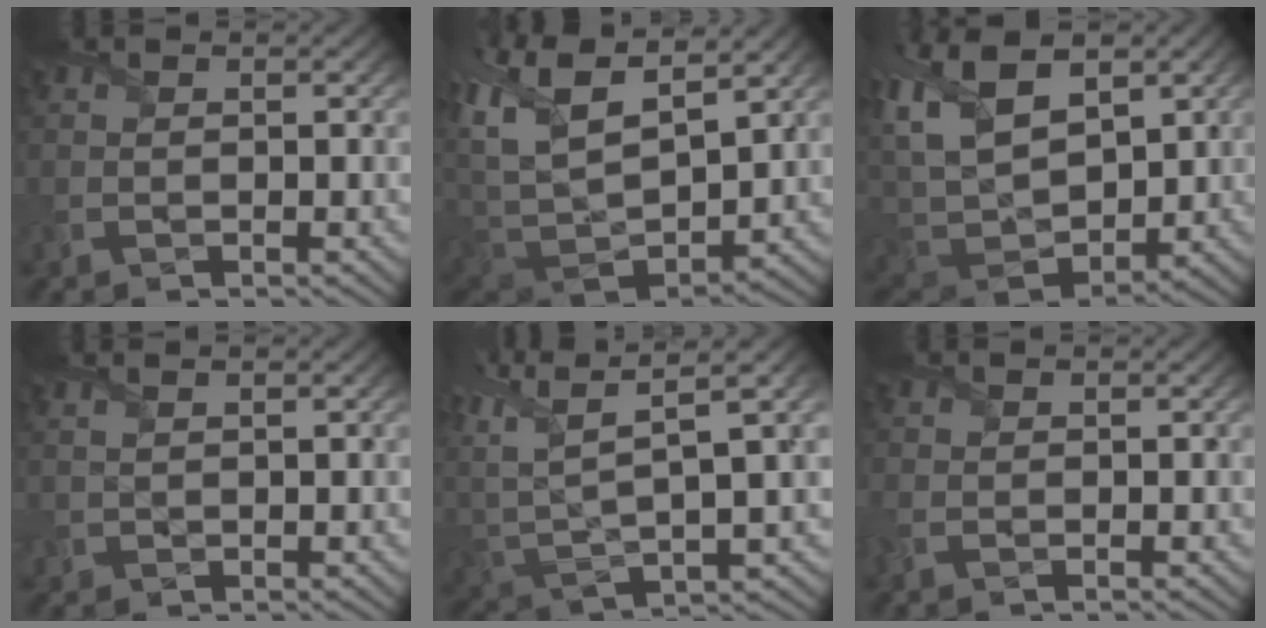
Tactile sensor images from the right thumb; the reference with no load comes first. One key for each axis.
{"total": 15.6, "fx": 5.3, "fy": 7.3, "fz": 12.8, "tx": -0.280, "ty": -0.001, "tz": 0.120}
{"total": 14.6, "fx": 4.5, "fy": 9.2, "fz": 10.5, "tx": -0.256, "ty": 0.008, "tz": 0.085}
{"total": 1.1, "fx": 0.9, "fy": 0.3, "fz": 0.6, "tx": -0.020, "ty": 0.001, "tz": 0.023}
{"total": 13.0, "fx": 6.0, "fy": 4.7, "fz": 10.5, "tx": -0.258, "ty": 0.012, "tz": 0.112}
{"total": 1.4, "fx": -0.2, "fy": 1.1, "fz": 1.0, "tx": -0.028, "ty": 0.000, "tz": -0.009}